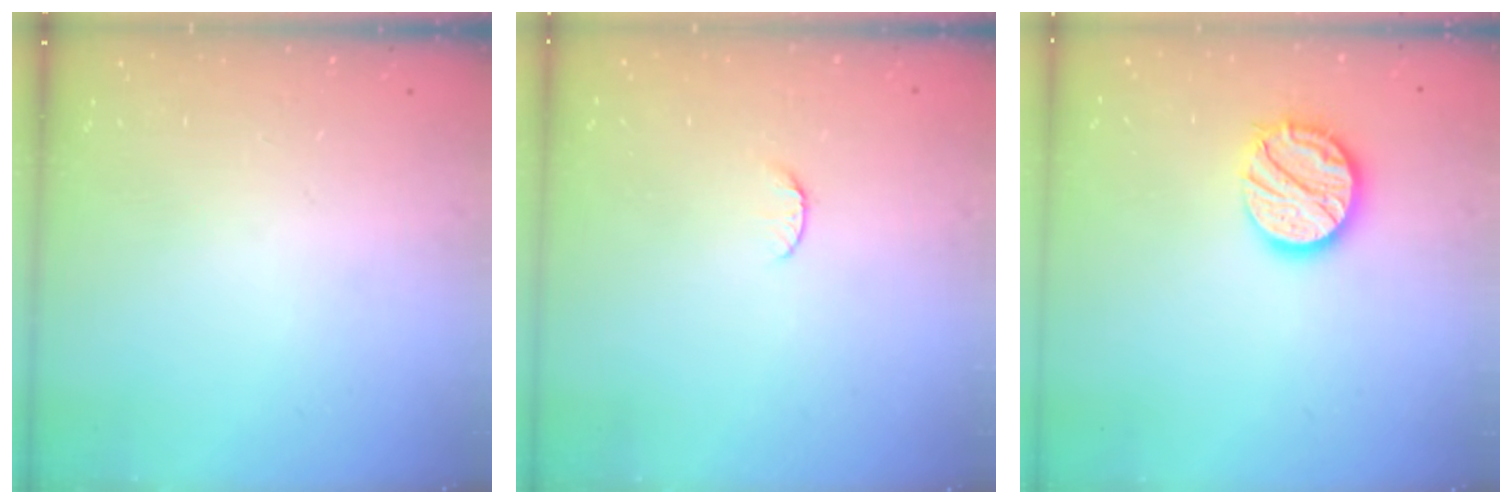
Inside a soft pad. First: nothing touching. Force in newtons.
{"total": 4.3, "press": 4.3, "slide": 0.4}
{"total": 13.4, "press": 13.4, "slide": 0.9}